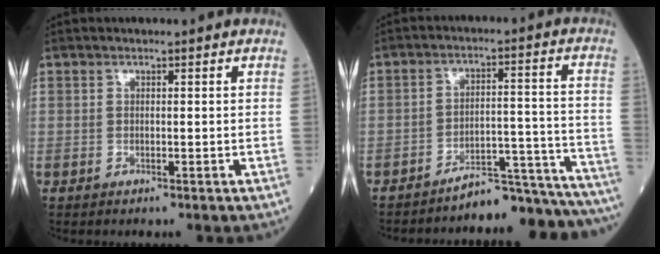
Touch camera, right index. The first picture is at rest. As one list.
[{"total": 14.5, "force": [-14.3, 0.6, 2.1], "torque": [0.004, 0.047, -0.193]}]